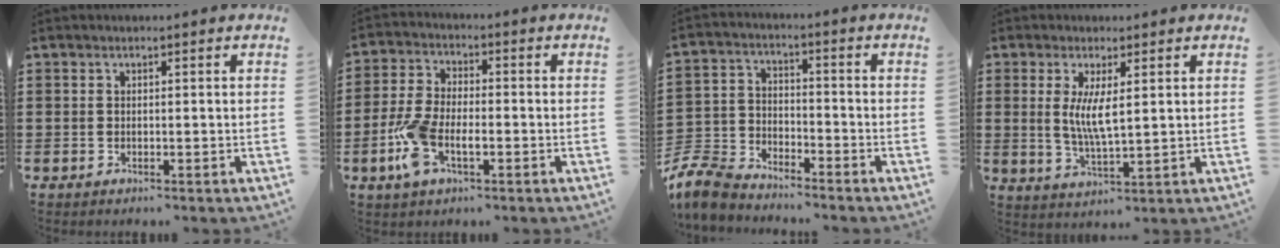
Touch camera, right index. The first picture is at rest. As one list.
[{"total": 7.2, "force": [-2.6, 3.5, 5.8], "torque": [-0.144, -0.009, -0.053]}, {"total": 7.0, "force": [-6.7, 1.6, 1.5], "torque": [-0.059, 0.001, -0.140]}, {"total": 5.4, "force": [1.0, 1.2, 5.2], "torque": [-0.103, -0.004, 0.019]}]